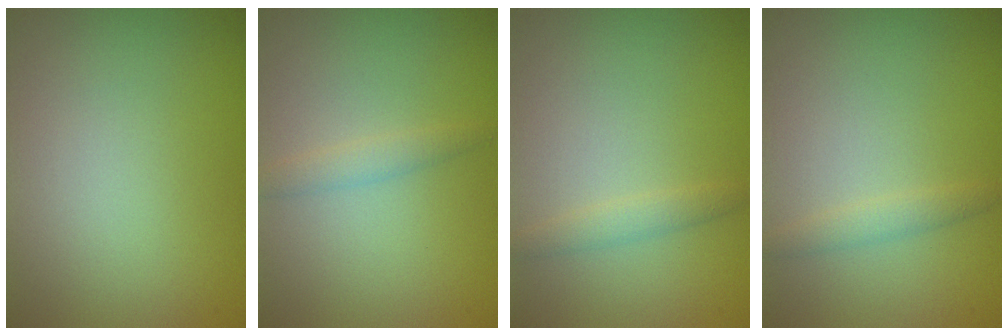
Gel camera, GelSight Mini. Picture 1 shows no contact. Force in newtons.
{"total": 1.4, "press": 1.4, "slide": 0.0}
{"total": 1.2, "press": 1.2, "slide": 0.1}
{"total": 1.3, "press": 1.3, "slide": 0.0}